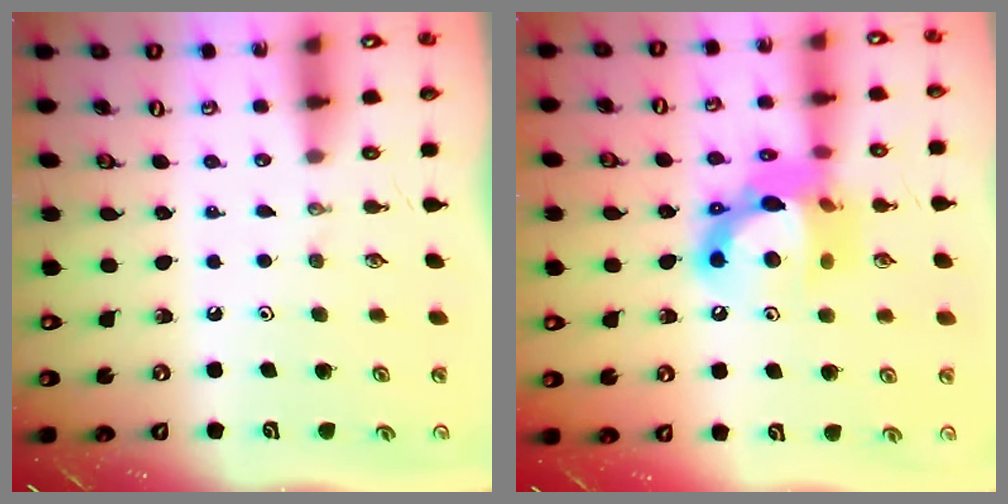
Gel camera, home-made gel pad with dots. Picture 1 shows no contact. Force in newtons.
{"total": 15.2, "press": 15.2, "slide": 0.3}